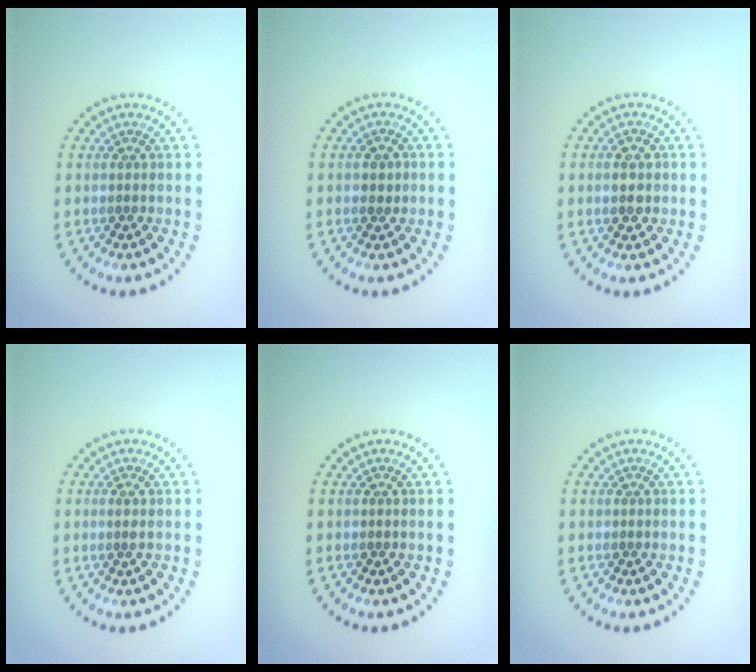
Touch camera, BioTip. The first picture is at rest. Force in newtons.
{"total": 0.8, "press": 0.8, "slide": 0.3}
{"total": 2.0, "press": 2.0, "slide": 0.1}
{"total": 0.5, "press": 0.2, "slide": 0.5}
{"total": 0.0}
{"total": 0.0}